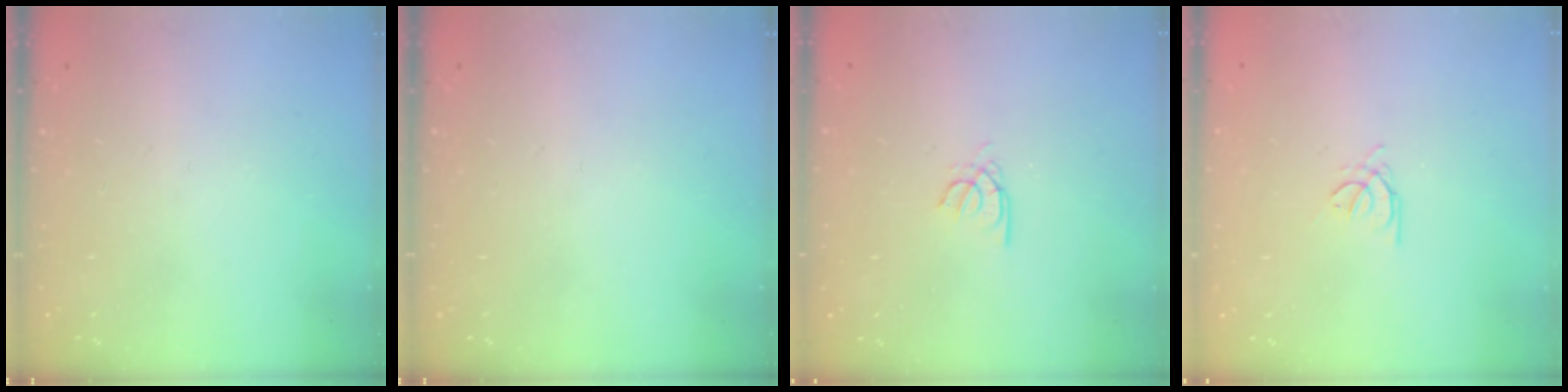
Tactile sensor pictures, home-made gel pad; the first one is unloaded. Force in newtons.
{"total": 0.0}
{"total": 2.6, "press": 2.6, "slide": 0.4}
{"total": 1.4, "press": 1.3, "slide": 0.3}